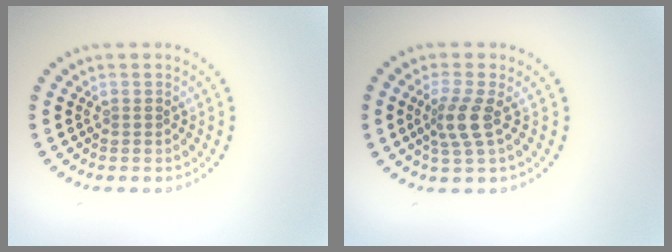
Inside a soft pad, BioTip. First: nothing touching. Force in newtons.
{"total": 2.8, "press": 2.1, "slide": 1.8}